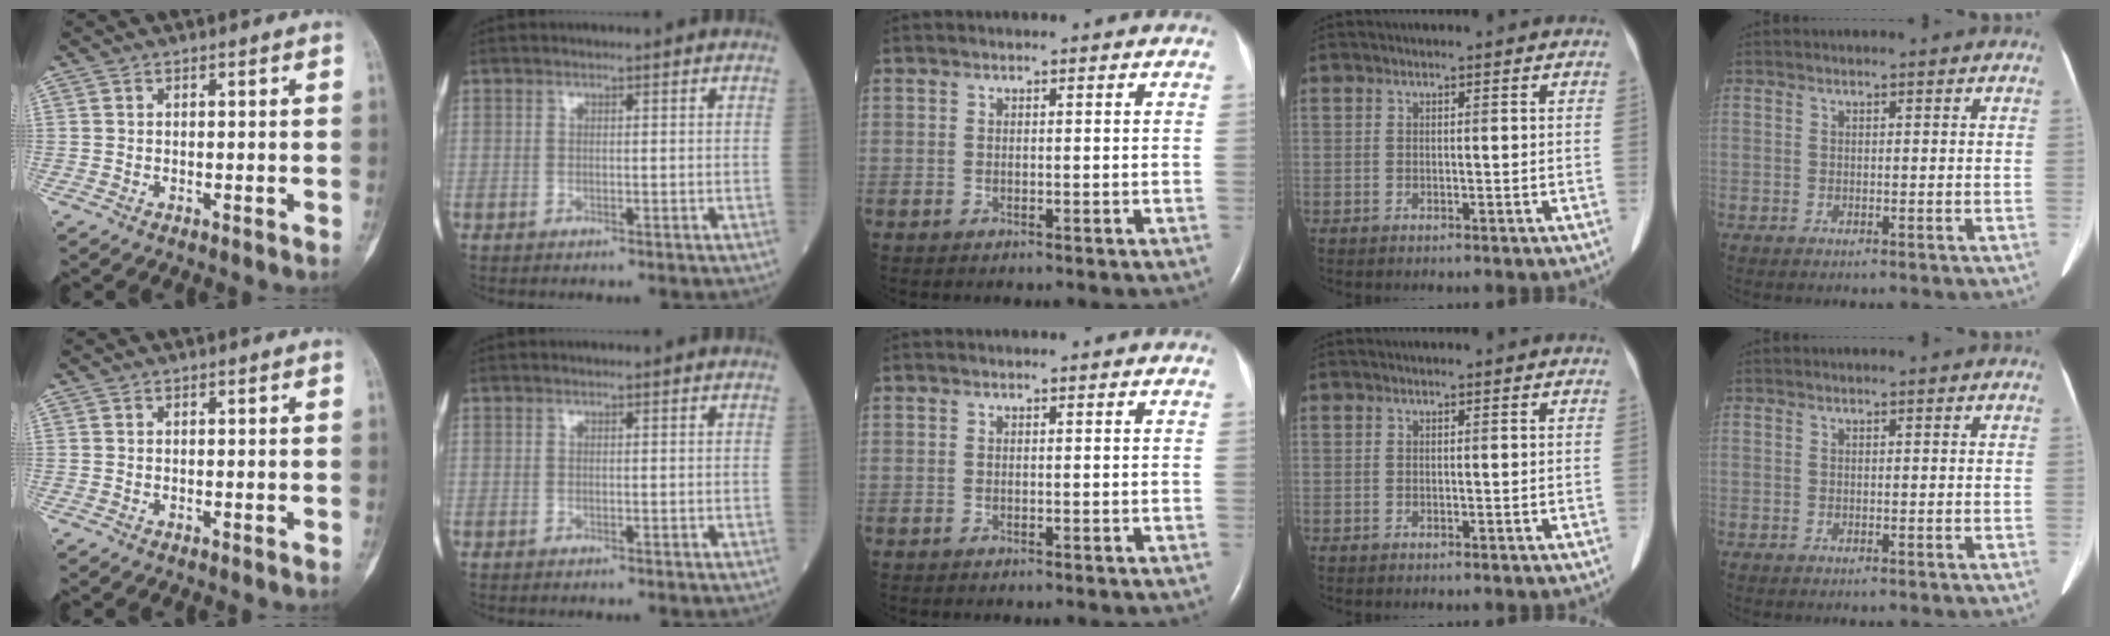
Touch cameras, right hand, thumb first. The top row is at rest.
{}